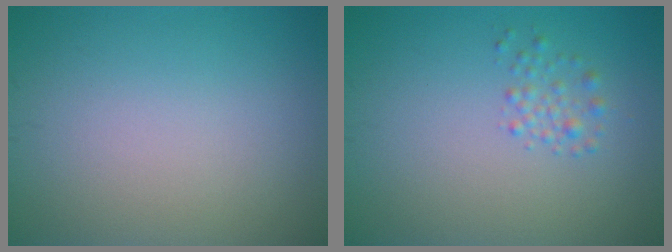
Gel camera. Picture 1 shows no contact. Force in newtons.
{"total": 1.4, "press": 1.3, "slide": 0.1}